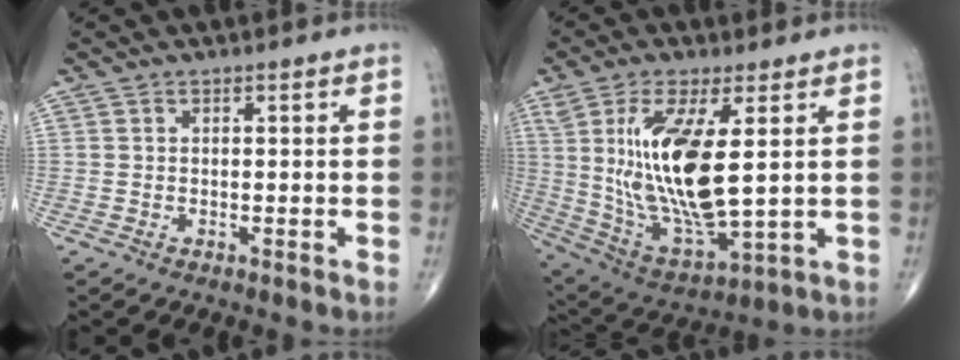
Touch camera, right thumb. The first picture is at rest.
{"total": 18.4, "force": [3.0, 6.6, 17.0], "torque": [-0.340, -0.025, 0.076]}